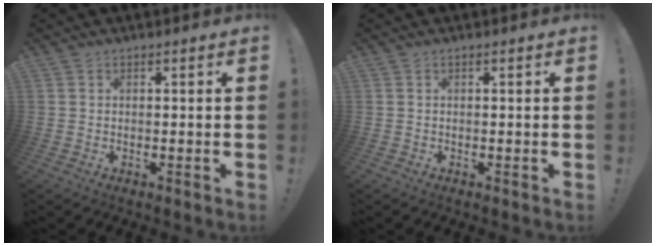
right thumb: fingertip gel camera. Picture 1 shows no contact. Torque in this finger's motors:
{"motor_torque": [-0.14, 0.14, -0.11, 0.11, 0.00]}